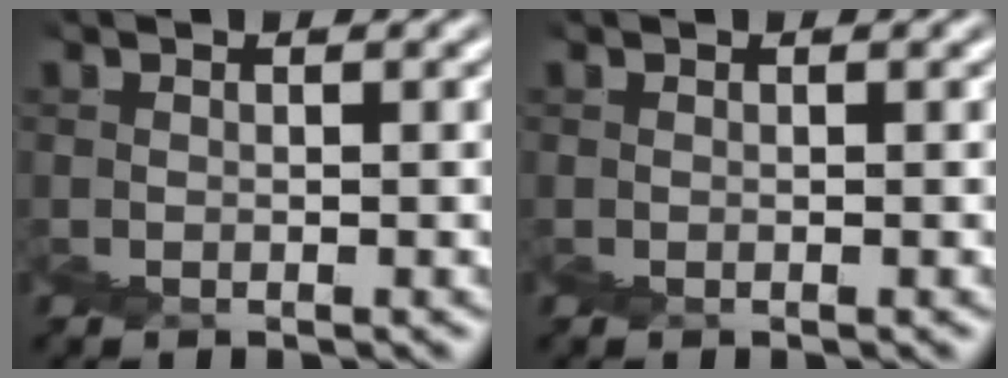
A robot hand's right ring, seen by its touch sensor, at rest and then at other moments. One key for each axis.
{"total": 0.0}